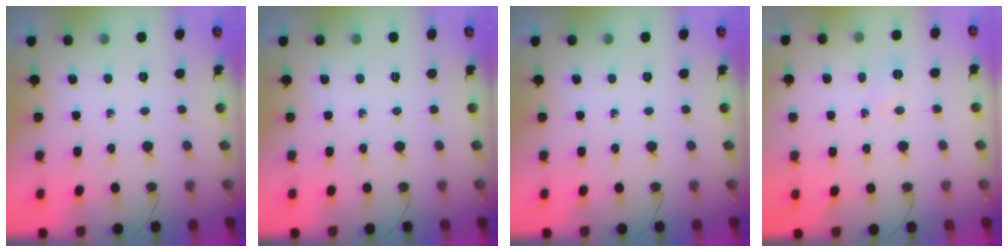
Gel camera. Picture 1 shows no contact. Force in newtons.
{"total": 0.0}
{"total": 0.0}
{"total": 3.5, "press": 3.4, "slide": 1.0}